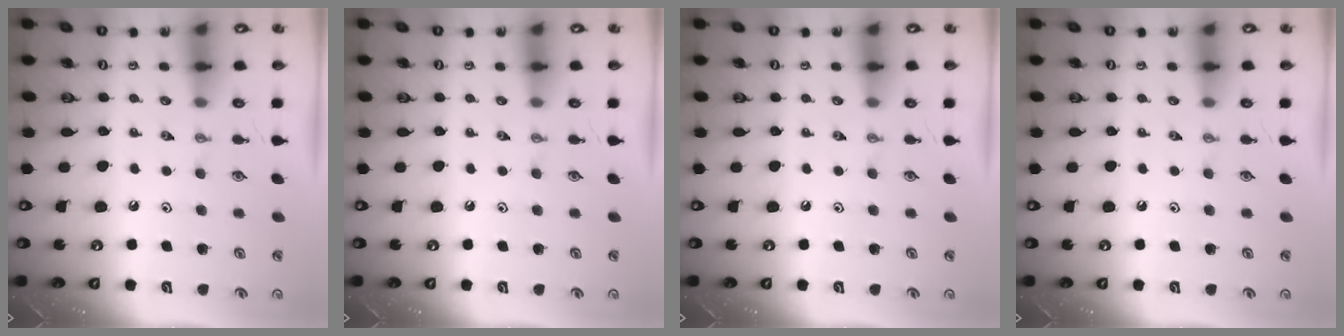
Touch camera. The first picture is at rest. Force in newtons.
{"total": 0.0}
{"total": 0.0}
{"total": 0.0}